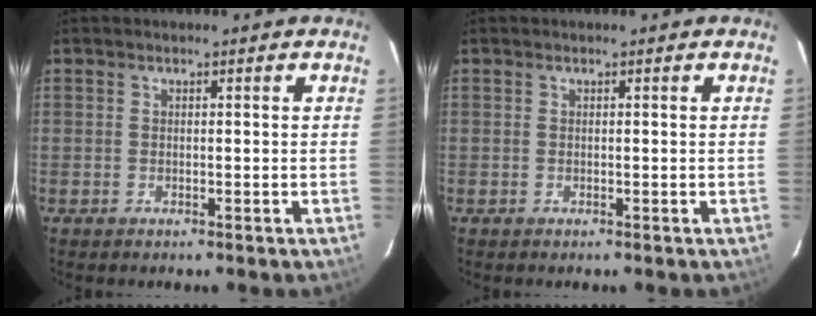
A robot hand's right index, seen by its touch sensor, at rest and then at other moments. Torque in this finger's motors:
{"motor_torque": [0.00, 0.00, 0.00, 0.00]}